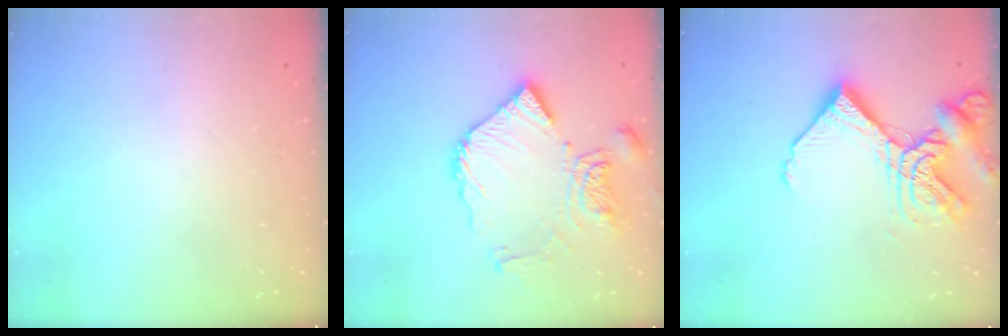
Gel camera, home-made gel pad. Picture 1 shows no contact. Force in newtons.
{"total": 14.0, "press": 13.9, "slide": 1.6}
{"total": 14.7, "press": 14.6, "slide": 1.8}